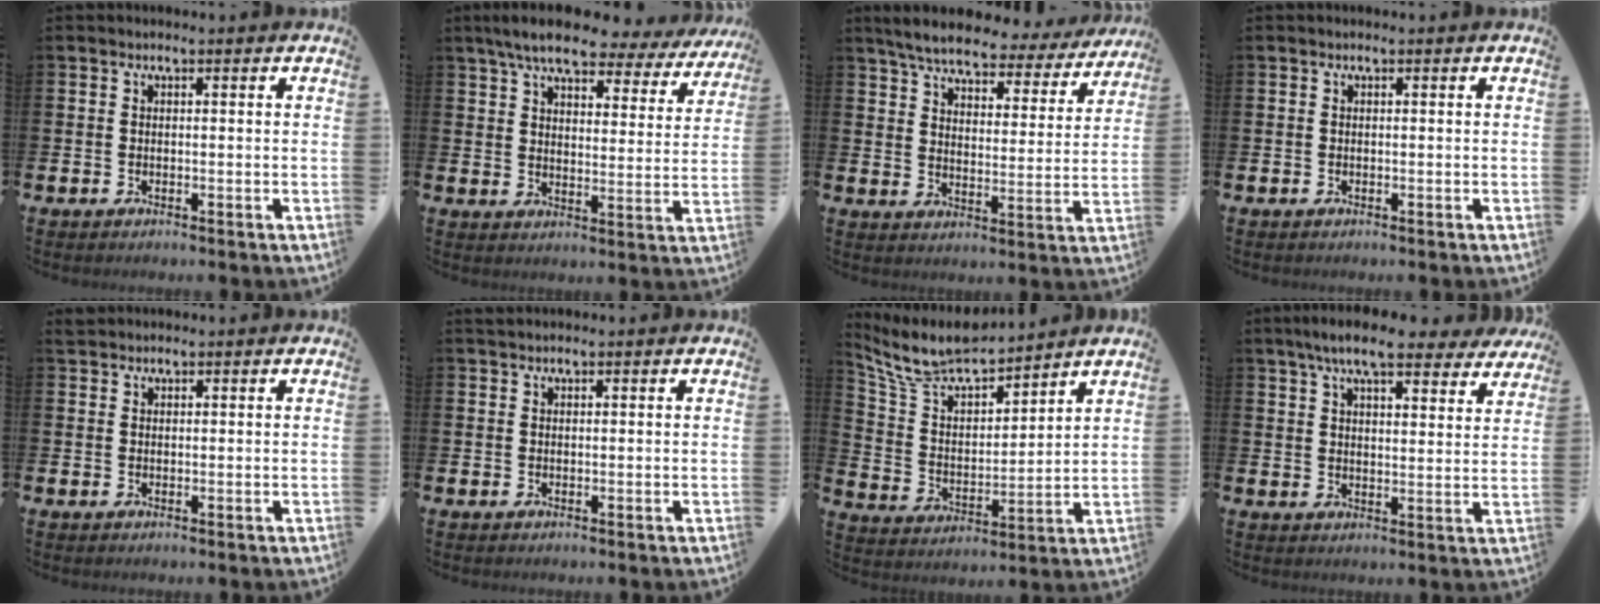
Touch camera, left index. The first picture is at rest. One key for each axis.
{"total": 7.3, "fx": 6.5, "fy": 1.4, "fz": 3.0, "tx": -0.079, "ty": -0.033, "tz": 0.111}
{"total": 6.2, "fx": 5.6, "fy": 1.2, "fz": 2.2, "tx": -0.069, "ty": -0.031, "tz": 0.093}
{"total": 0.0}
{"total": 1.3, "fx": 1.2, "fy": 0.5, "fz": 0.1, "tx": 0.009, "ty": -0.001, "tz": 0.020}
{"total": 0.9, "fx": 0.8, "fy": 0.2, "fz": 0.3, "tx": -0.003, "ty": 0.001, "tz": 0.014}
{"total": 8.7, "fx": 8.1, "fy": 1.8, "fz": 2.5, "tx": -0.091, "ty": -0.052, "tz": 0.148}
{"total": 8.5, "fx": 7.4, "fy": 1.7, "fz": 3.8, "tx": -0.081, "ty": -0.026, "tz": 0.132}